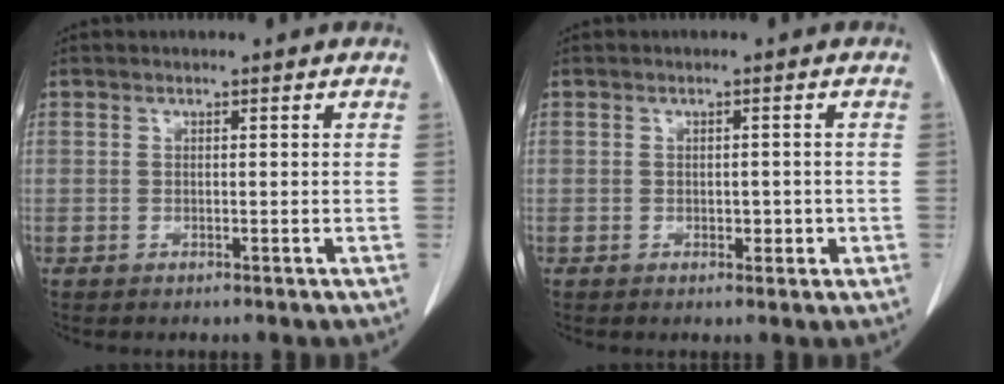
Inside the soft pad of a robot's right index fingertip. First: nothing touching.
{"total": 1.8, "force": [-0.3, 1.2, 1.4], "torque": [-0.015, 0.001, 0.001]}